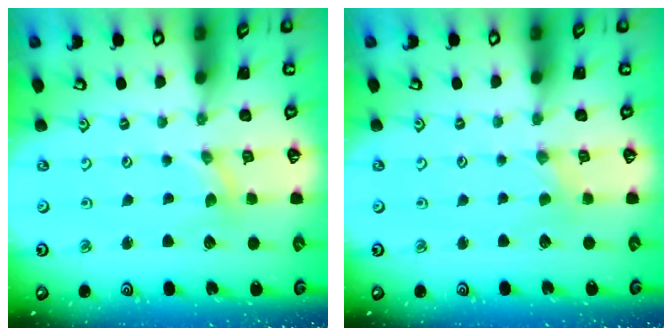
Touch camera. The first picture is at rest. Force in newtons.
{"total": 0.0}